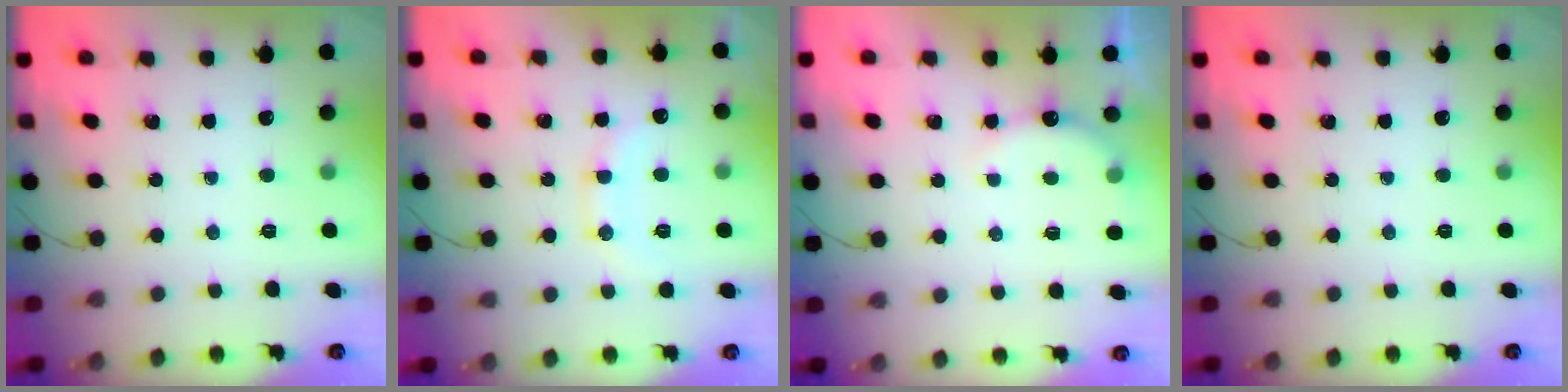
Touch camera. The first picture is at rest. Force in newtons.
{"total": 11.5, "press": 11.5, "slide": 1.1}
{"total": 6.2, "press": 6.1, "slide": 1.2}
{"total": 0.0}